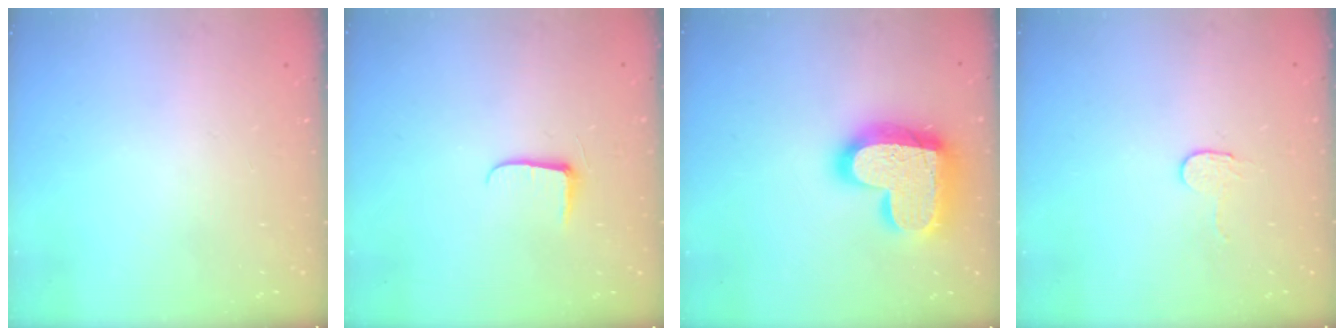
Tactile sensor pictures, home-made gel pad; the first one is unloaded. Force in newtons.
{"total": 5.8, "press": 5.8, "slide": 0.9}
{"total": 21.5, "press": 21.5, "slide": 1.6}
{"total": 2.7, "press": 2.7, "slide": 0.2}